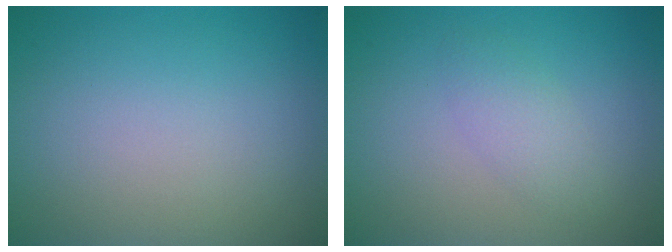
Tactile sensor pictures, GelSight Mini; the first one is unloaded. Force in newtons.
{"total": 1.8, "press": 1.8, "slide": 0.0}